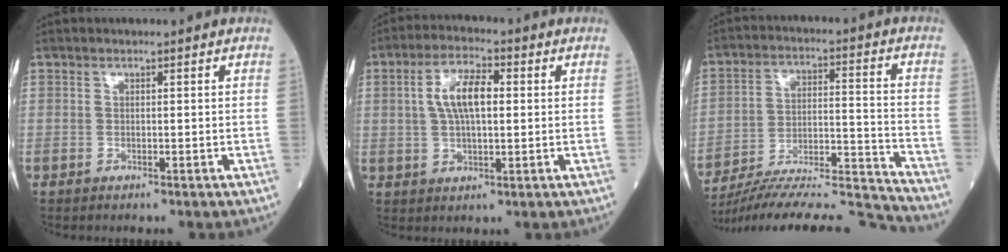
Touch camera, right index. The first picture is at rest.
{"total": 7.3, "force": [1.2, 2.5, 6.7], "torque": [-0.134, 0.016, 0.022]}
{"total": 19.4, "force": [-18.5, -0.6, 5.6], "torque": [-0.093, 0.007, -0.292]}